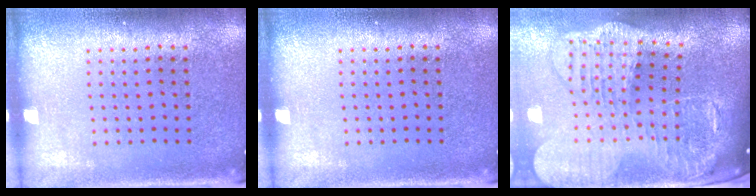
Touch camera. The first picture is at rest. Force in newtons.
{"total": 0.0}
{"total": 4.5, "press": 3.4, "slide": 3.0}